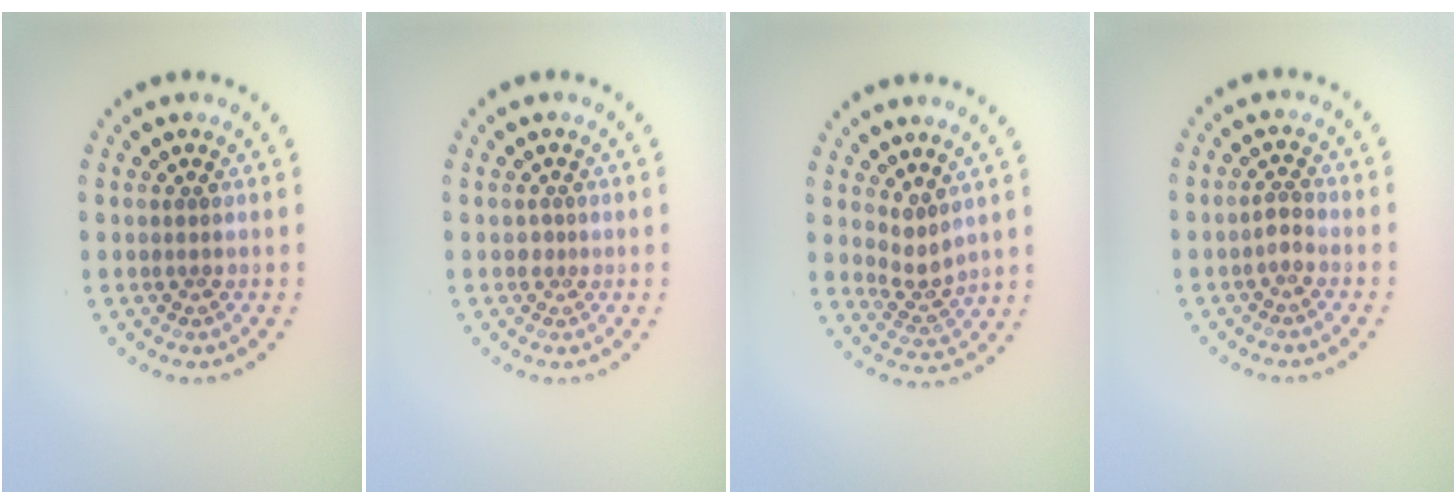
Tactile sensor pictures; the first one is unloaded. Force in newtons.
{"total": 0.9, "press": 0.5, "slide": 0.7}
{"total": 2.0, "press": 1.5, "slide": 1.4}
{"total": 1.0, "press": 0.8, "slide": 0.6}